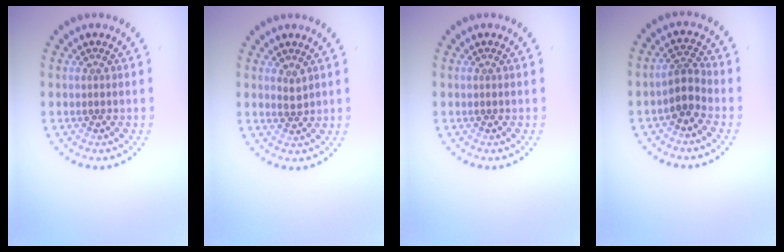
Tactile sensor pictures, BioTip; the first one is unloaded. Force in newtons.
{"total": 1.1, "press": 0.9, "slide": 0.5}
{"total": 0.0}
{"total": 2.2, "press": 1.8, "slide": 1.3}